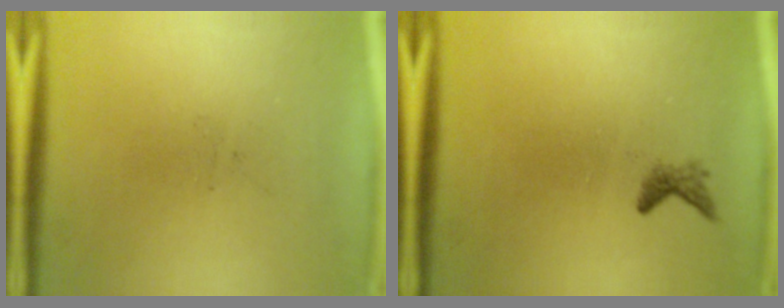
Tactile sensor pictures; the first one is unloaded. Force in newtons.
{"total": 1.1}